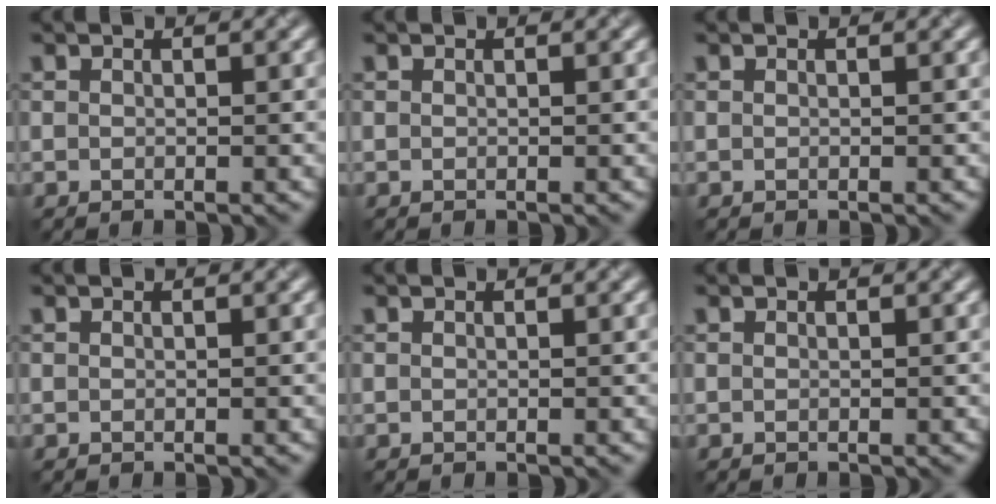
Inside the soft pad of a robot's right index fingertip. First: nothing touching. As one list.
[{"total": 0.0}, {"total": 0.0}, {"total": 0.0}, {"total": 0.0}, {"total": 0.0}]